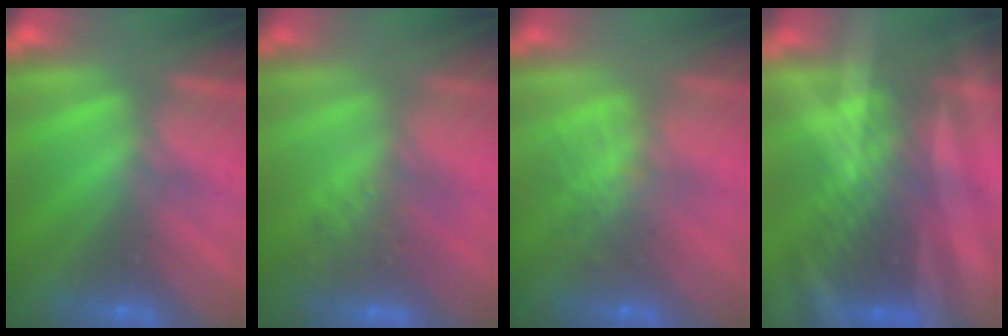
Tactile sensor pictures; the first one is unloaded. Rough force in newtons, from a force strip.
{"total": 2.7}
{"total": 2.8}
{"total": 3.0}